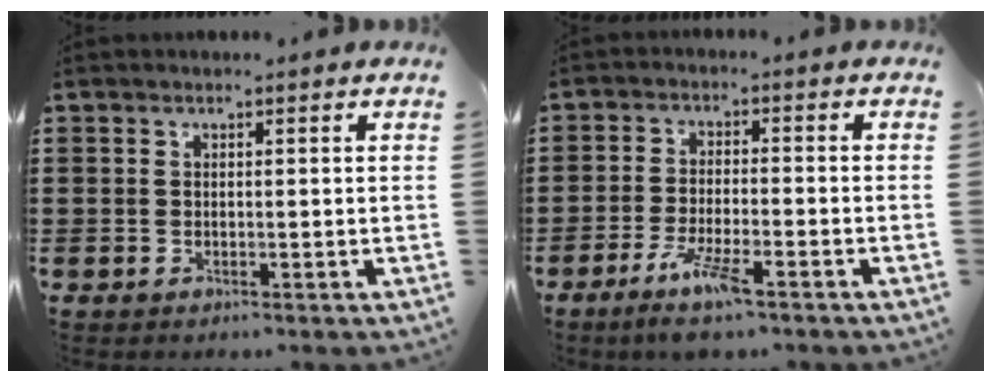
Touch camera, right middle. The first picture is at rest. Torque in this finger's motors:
{"motor_torque": [1.38, -0.75, 0.58, 0.14]}